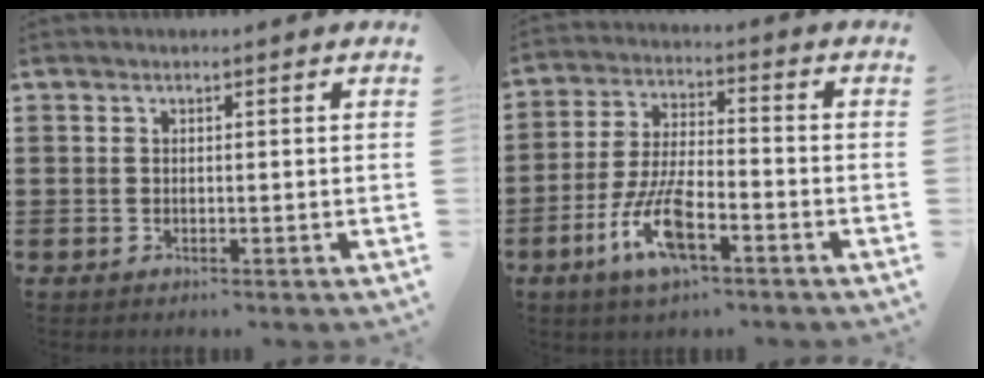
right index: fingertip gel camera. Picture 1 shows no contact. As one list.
[{"total": 9.5, "force": [-4.6, 3.0, 7.7], "torque": [-0.175, -0.004, -0.089]}]